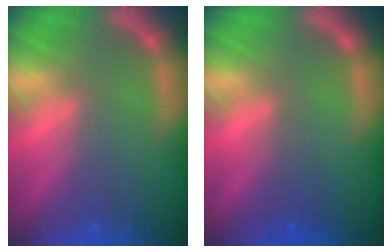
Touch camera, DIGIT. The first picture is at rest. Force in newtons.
{"total": 1.5}